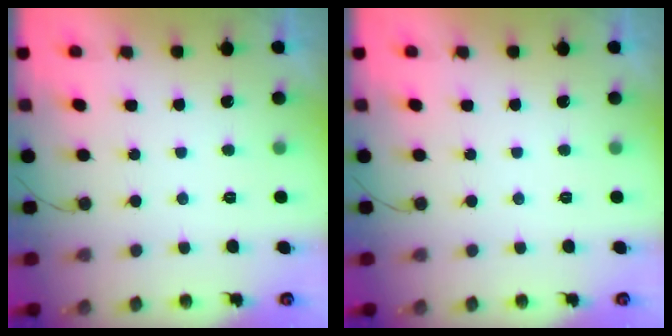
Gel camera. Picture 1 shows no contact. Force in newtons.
{"total": 0.0}